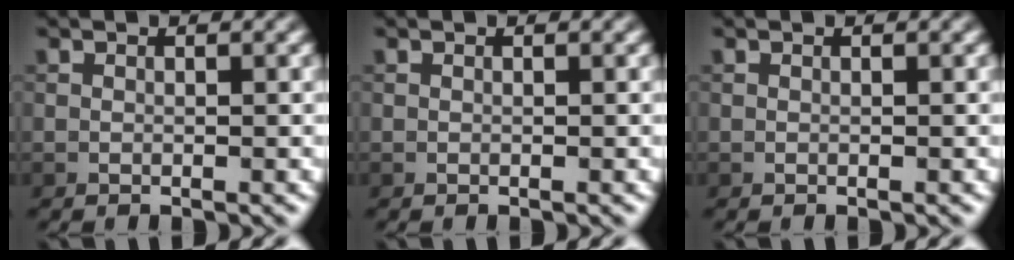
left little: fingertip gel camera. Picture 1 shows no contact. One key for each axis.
{"total": 0.0}
{"total": 0.0}